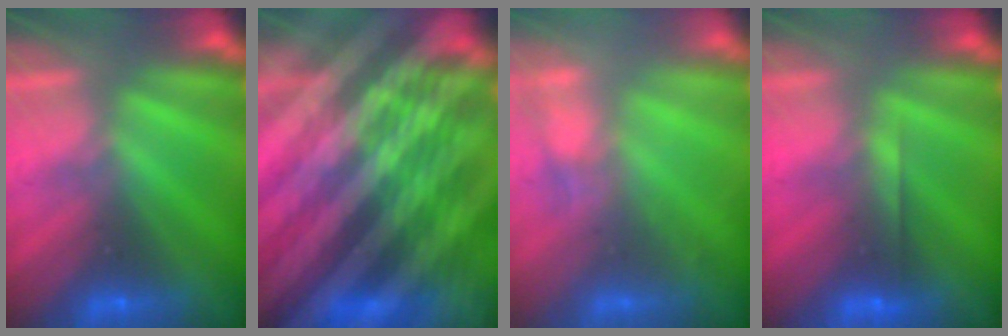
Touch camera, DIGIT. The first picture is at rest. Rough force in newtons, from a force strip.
{"total": 6.6}
{"total": 2.8}
{"total": 2.6}